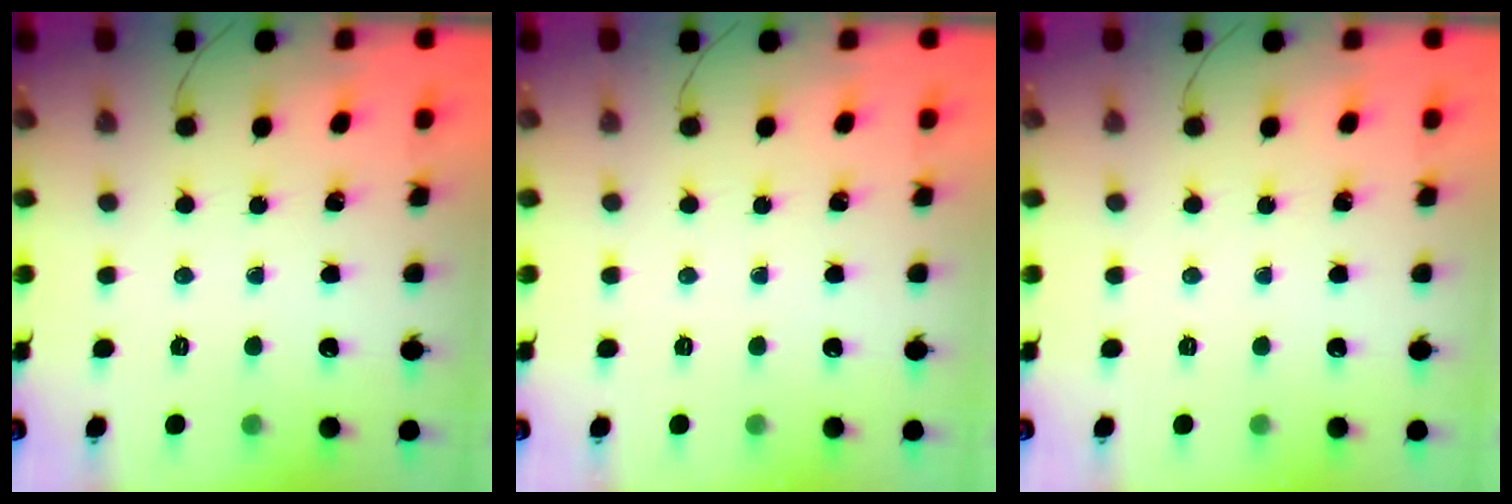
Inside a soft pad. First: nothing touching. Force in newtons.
{"total": 0.0}
{"total": 0.0}